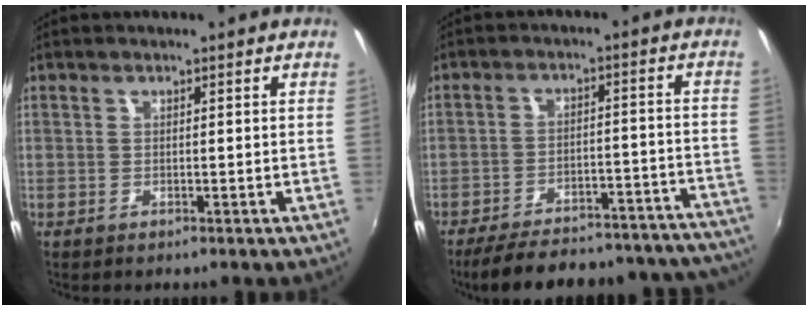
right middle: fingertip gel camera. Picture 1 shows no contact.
{"total": 28.7, "force": [-26.1, 6.9, 9.9], "torque": [-0.159, 0.020, -0.319]}